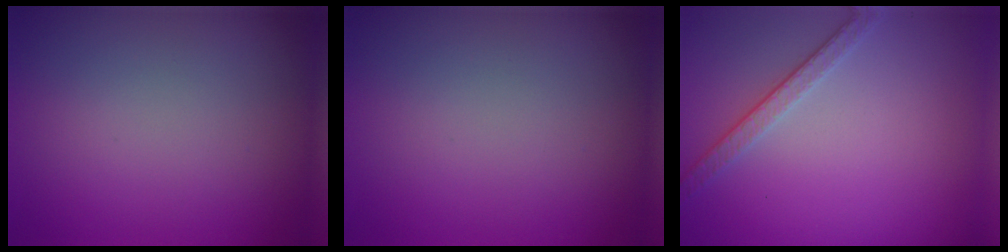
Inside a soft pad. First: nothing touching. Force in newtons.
{"total": 0.0}
{"total": 2.5, "press": 2.2, "slide": 1.2}